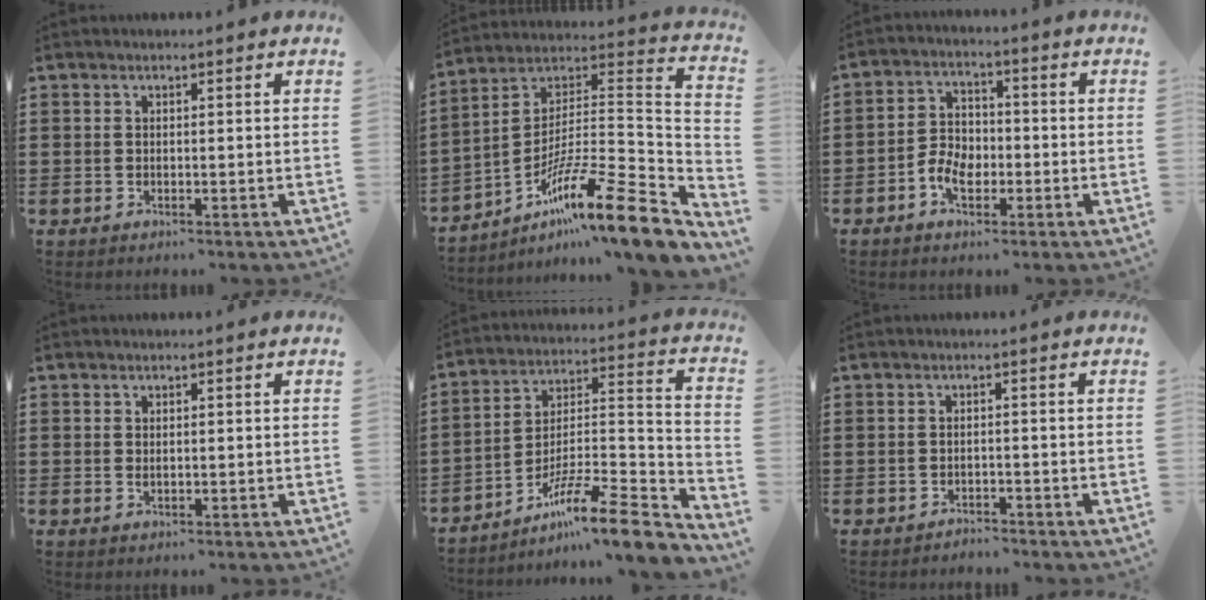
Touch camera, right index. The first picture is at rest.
{"total": 15.1, "force": [-9.7, 1.6, 11.5], "torque": [-0.167, 0.001, -0.175]}
{"total": 5.0, "force": [-2.4, 3.2, 3.1], "torque": [-0.073, 0.003, -0.047]}
{"total": 0.5, "force": [0.2, 0.3, 0.4], "torque": [-0.008, 0.003, 0.002]}
{"total": 11.8, "force": [-8.8, 1.2, 7.7], "torque": [-0.120, 0.012, -0.166]}
{"total": 1.4, "force": [-1.4, 0.1, -0.3], "torque": [0.000, 0.003, -0.032]}